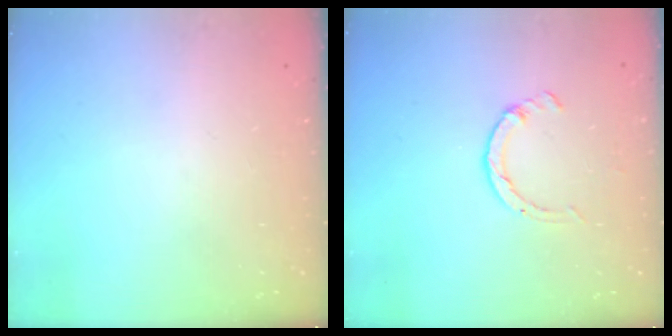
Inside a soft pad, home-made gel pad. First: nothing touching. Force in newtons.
{"total": 2.6, "press": 2.6, "slide": 0.4}